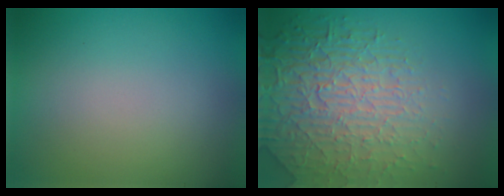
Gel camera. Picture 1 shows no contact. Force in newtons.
{"total": 6.5, "press": 5.3, "slide": 3.8}